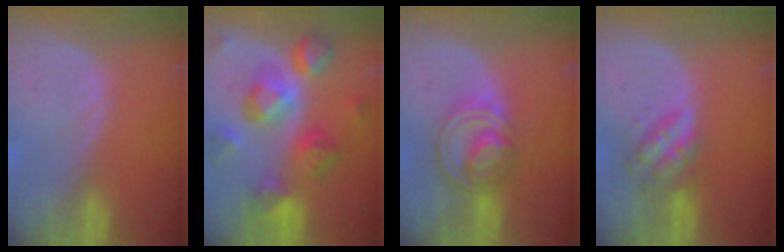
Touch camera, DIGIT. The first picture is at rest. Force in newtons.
{"total": 11.4, "press": 11.3, "slide": 1.1}
{"total": 8.2, "press": 6.9, "slide": 4.4}
{"total": 5.2, "press": 5.2, "slide": 0.1}